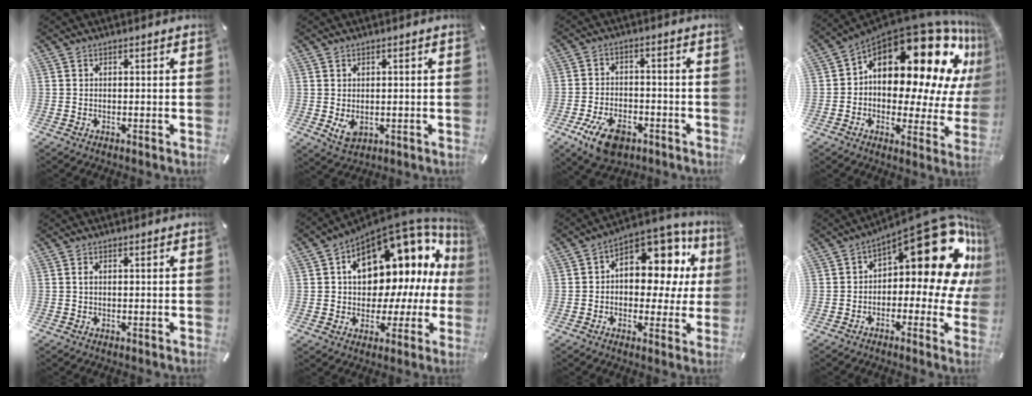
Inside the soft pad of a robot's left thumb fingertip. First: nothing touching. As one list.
[{"total": 3.6, "force": [-0.2, 2.7, 2.3], "torque": [-0.053, -0.007, -0.006]}, {"total": 9.4, "force": [-4.9, 5.4, 5.9], "torque": [-0.125, 0.016, -0.087]}, {"total": 23.1, "force": [11.3, 12.0, 16.1], "torque": [-0.228, -0.097, 0.189]}, {"total": 0.7, "force": [0.0, 0.2, 0.6], "torque": [-0.013, 0.001, 0.000]}, {"total": 16.1, "force": [5.7, 10.4, 10.9], "torque": [-0.148, -0.061, 0.089]}, {"total": 11.8, "force": [4.4, 8.1, 7.4], "torque": [-0.096, -0.047, 0.078]}, {"total": 21.9, "force": [9.5, 10.4, 16.8], "torque": [-0.202, -0.077, 0.162]}]